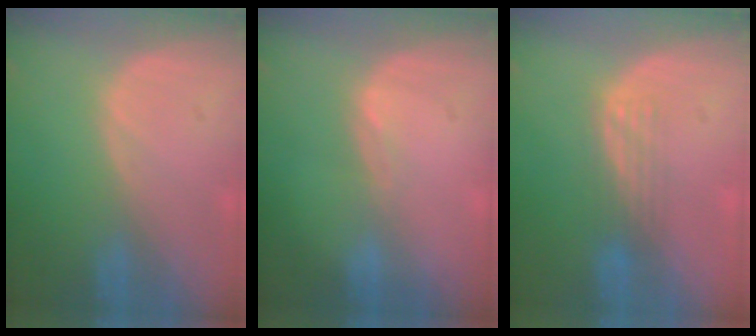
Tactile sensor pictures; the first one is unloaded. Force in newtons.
{"total": 1.0, "press": 0.7, "slide": 0.7}
{"total": 2.9, "press": 2.6, "slide": 1.3}